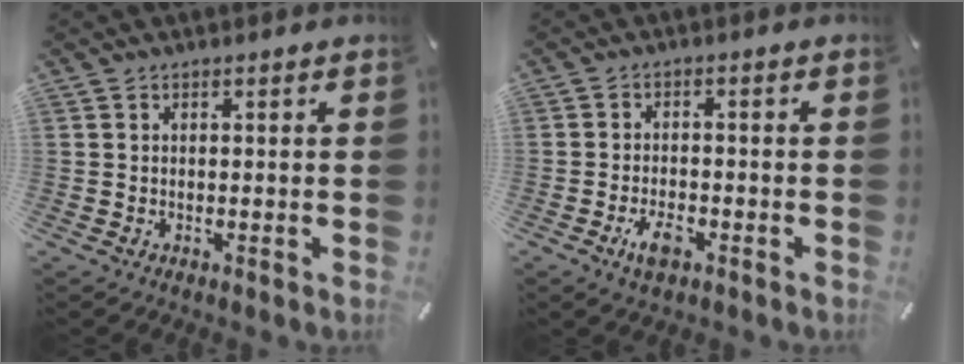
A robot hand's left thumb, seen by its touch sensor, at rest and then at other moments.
{"total": 4.7, "force": [-2.5, 2.4, 3.2], "torque": [-0.068, 0.006, -0.047]}